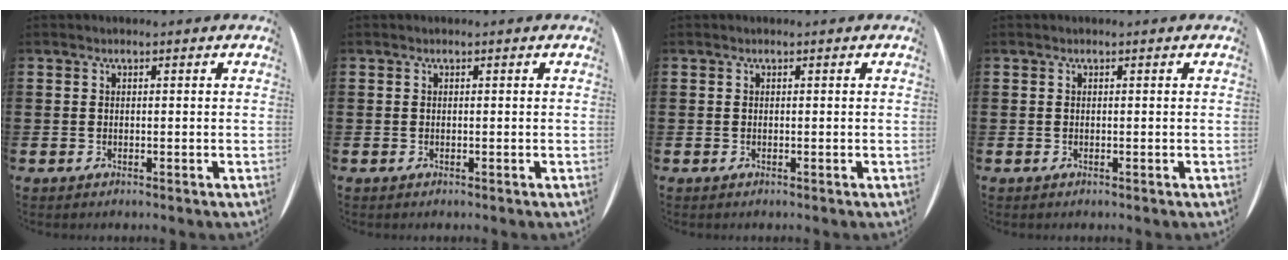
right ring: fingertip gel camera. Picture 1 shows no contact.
{"total": 0.0}
{"total": 0.0}
{"total": 0.0}